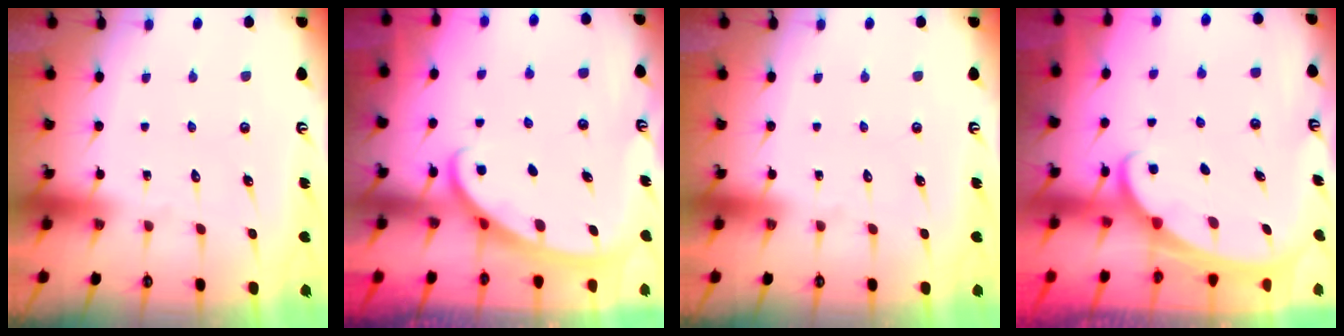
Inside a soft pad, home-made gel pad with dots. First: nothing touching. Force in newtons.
{"total": 2.7, "press": 2.7, "slide": 0.4}
{"total": 0.0}
{"total": 2.1, "press": 2.0, "slide": 0.3}